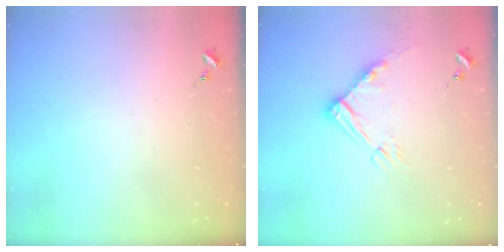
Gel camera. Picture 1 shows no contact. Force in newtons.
{"total": 10.5, "press": 10.4, "slide": 1.2}